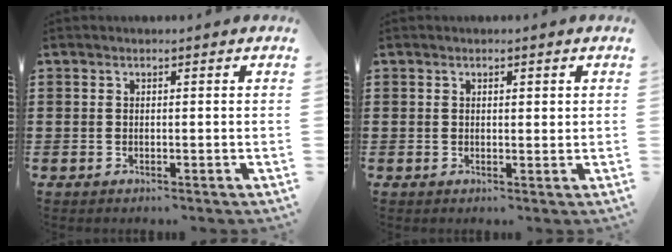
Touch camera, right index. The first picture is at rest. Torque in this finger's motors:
{"motor_torque": [-0.24, 0.27, -0.05, -0.01]}